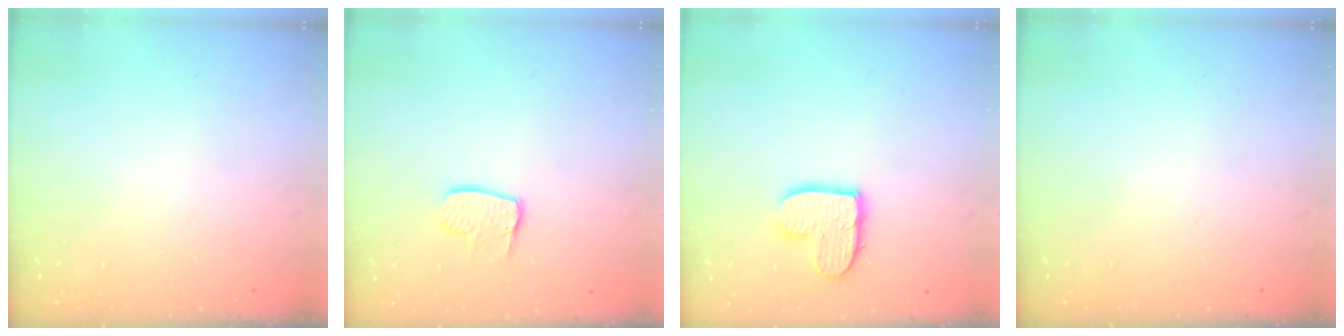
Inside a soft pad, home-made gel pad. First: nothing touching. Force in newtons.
{"total": 7.7, "press": 7.7, "slide": 0.7}
{"total": 10.1, "press": 10.1, "slide": 0.7}
{"total": 0.0}